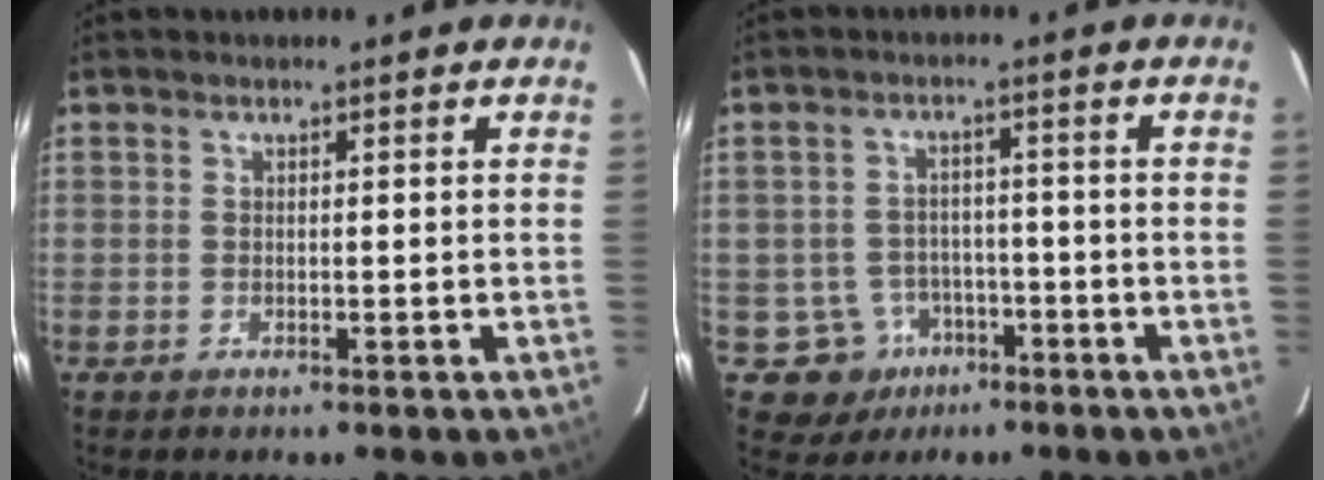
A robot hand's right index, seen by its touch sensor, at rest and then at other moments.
{"total": 6.6, "force": [-2.7, 6.0, 0.2], "torque": [-0.003, 0.012, -0.033]}